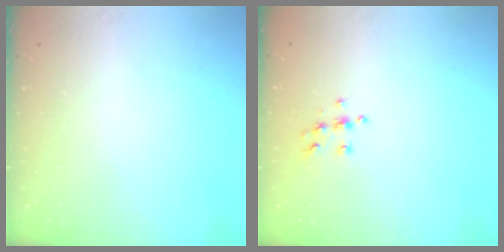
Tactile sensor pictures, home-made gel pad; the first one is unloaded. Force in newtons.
{"total": 6.4, "press": 6.4, "slide": 0.3}